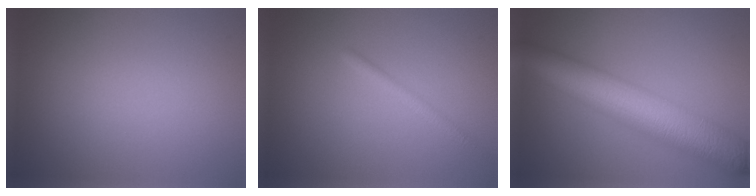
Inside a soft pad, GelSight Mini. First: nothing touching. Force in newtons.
{"total": 1.4, "press": 1.4, "slide": 0.1}
{"total": 10.5, "press": 10.5, "slide": 0.3}